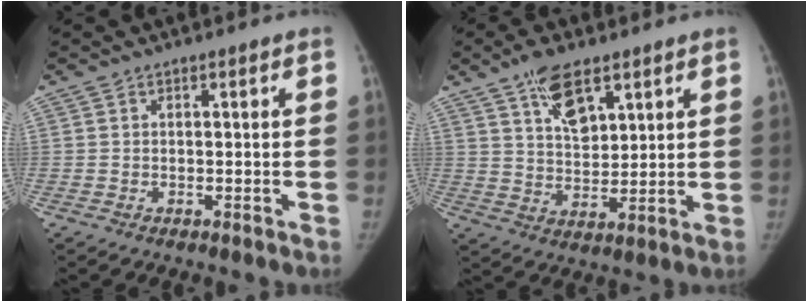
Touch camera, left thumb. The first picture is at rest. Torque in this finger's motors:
{"motor_torque": [0.91, 0.59, 0.76, -1.02, 0.07]}